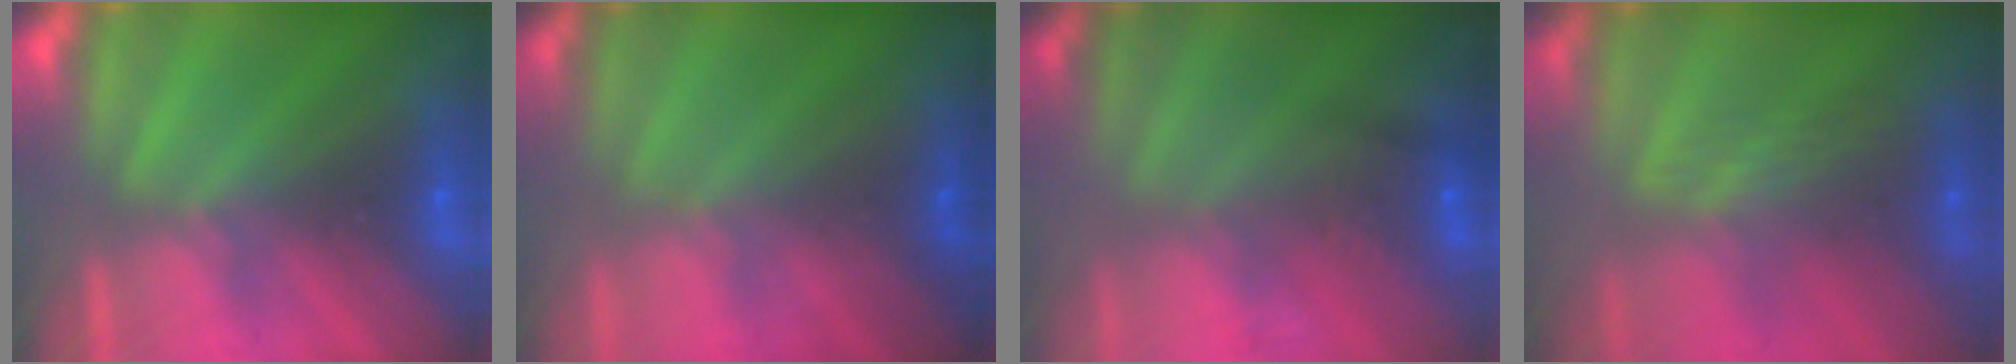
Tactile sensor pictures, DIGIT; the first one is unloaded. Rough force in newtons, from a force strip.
{"total": 1.1}
{"total": 2.9}
{"total": 2.4}